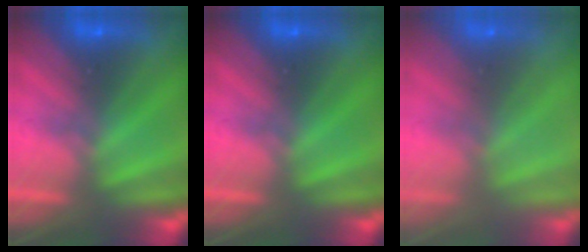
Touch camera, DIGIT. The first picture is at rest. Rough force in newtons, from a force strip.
{"total": 0.0}
{"total": 7.7}